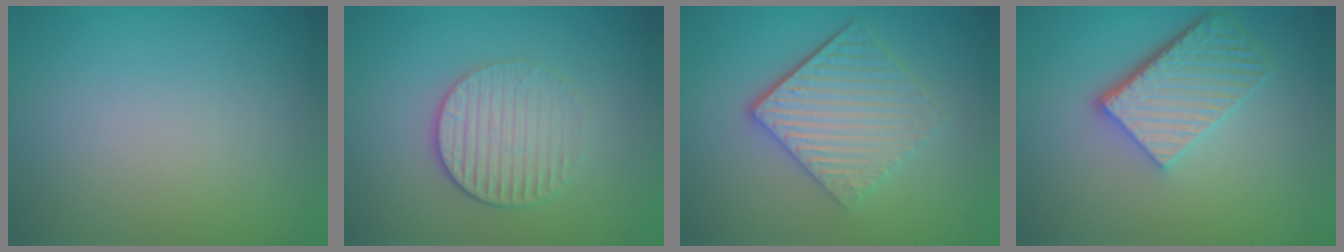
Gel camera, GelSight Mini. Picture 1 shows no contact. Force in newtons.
{"total": 3.1, "press": 2.7, "slide": 1.5}
{"total": 5.6, "press": 3.9, "slide": 3.9}
{"total": 5.6, "press": 3.9, "slide": 3.9}